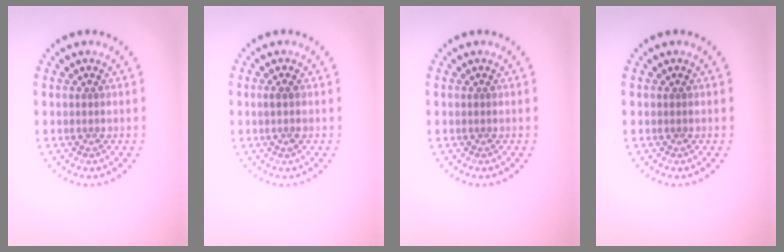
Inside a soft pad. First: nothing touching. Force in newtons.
{"total": 1.0, "press": 0.9, "slide": 0.5}
{"total": 0.0}
{"total": 0.0}